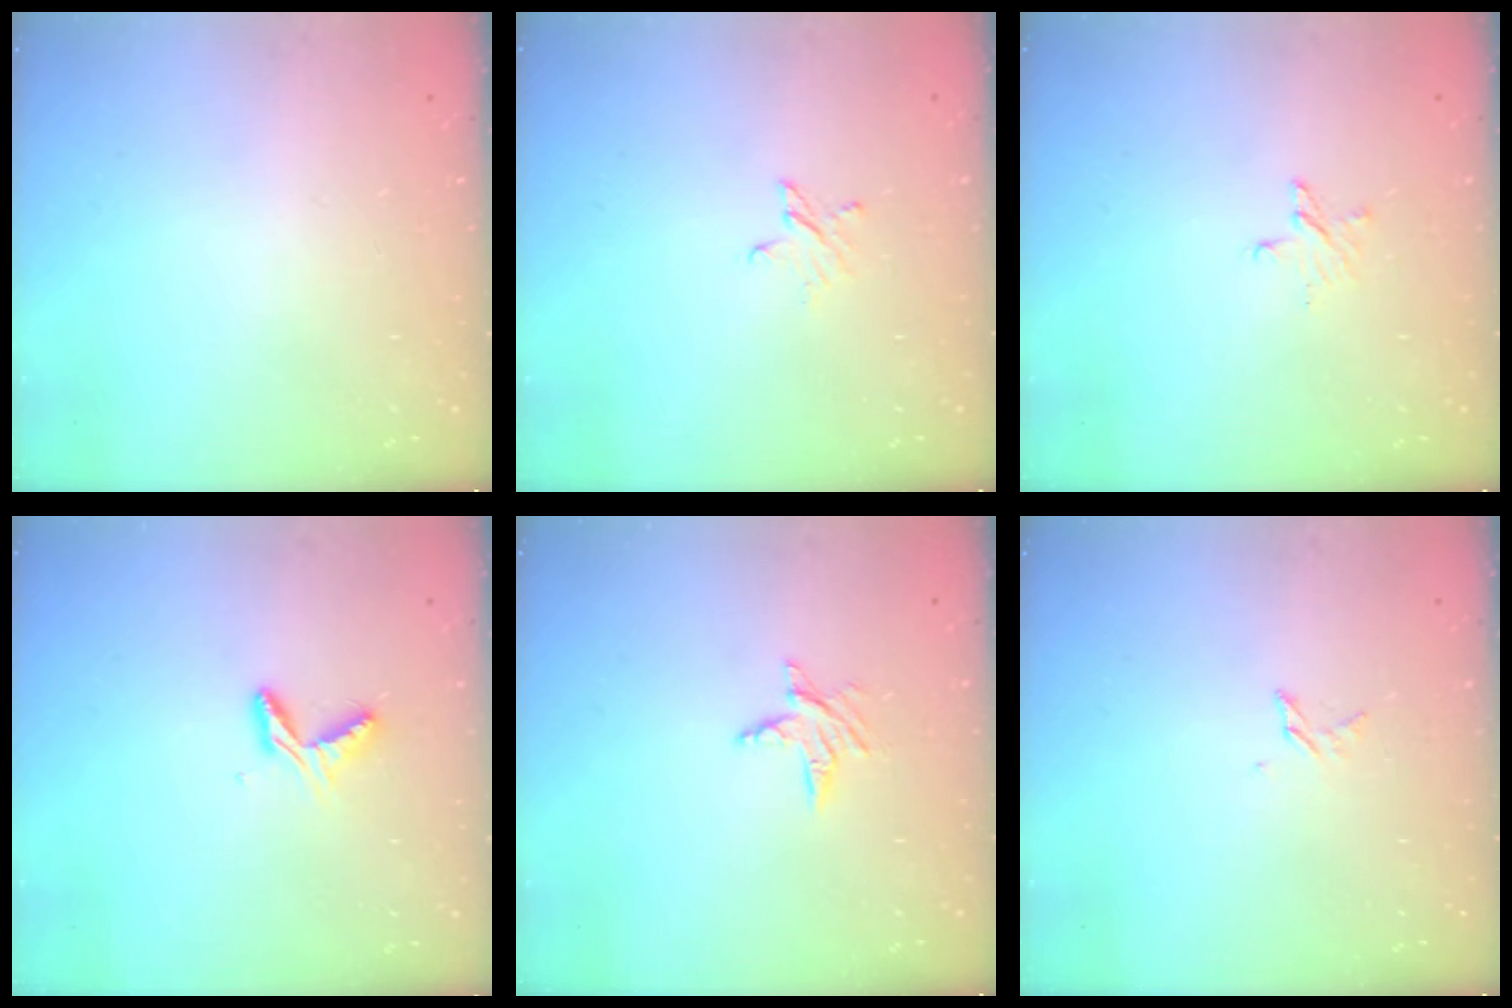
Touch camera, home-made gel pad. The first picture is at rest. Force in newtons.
{"total": 3.2, "press": 3.2, "slide": 0.3}
{"total": 4.1, "press": 4.1, "slide": 0.4}
{"total": 5.7, "press": 5.7, "slide": 0.5}
{"total": 5.9, "press": 5.9, "slide": 0.4}
{"total": 3.1, "press": 3.1, "slide": 0.4}